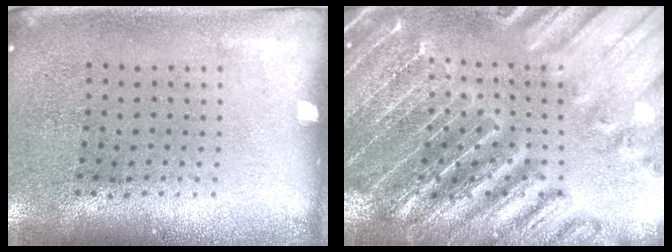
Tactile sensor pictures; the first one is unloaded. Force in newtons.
{"total": 3.9, "press": 3.7, "slide": 1.1}